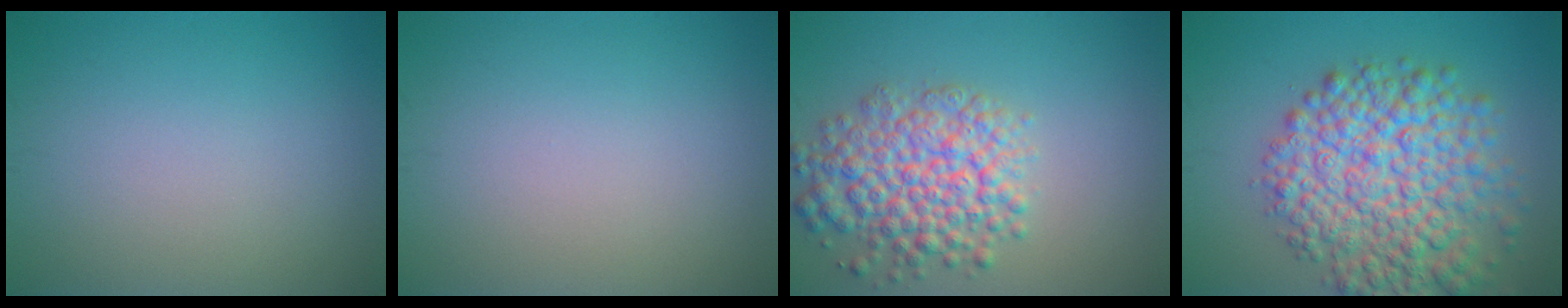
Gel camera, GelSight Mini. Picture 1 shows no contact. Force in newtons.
{"total": 0.0}
{"total": 6.5, "press": 6.5, "slide": 0.2}
{"total": 9.9, "press": 9.9, "slide": 0.3}